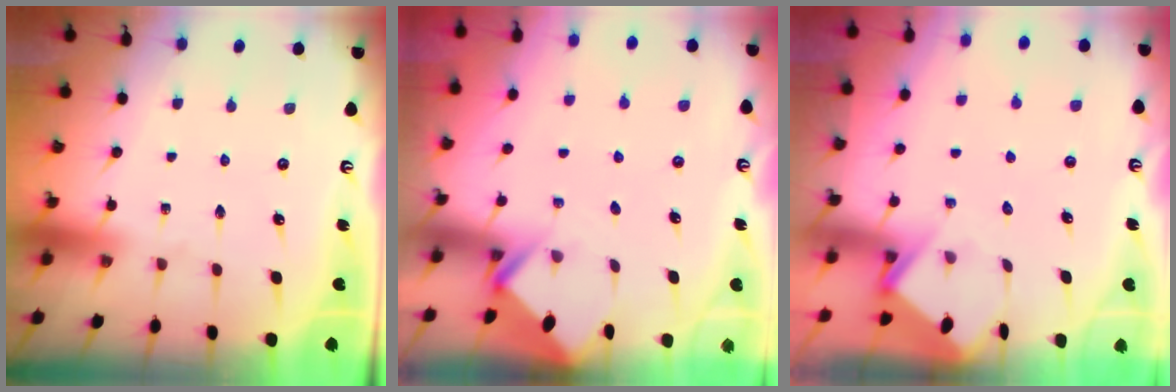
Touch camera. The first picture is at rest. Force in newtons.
{"total": 2.9, "press": 2.9, "slide": 0.2}
{"total": 3.9, "press": 3.9, "slide": 0.4}